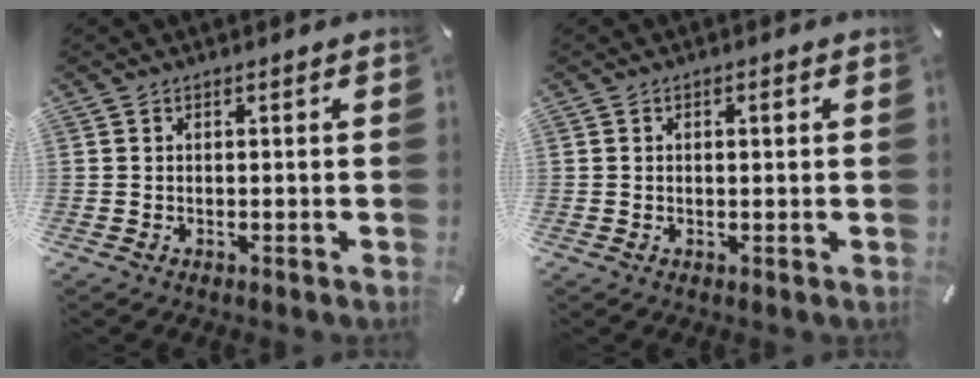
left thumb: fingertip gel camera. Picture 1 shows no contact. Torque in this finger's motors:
{"motor_torque": [-0.34, -0.46, -0.07, -0.03, 0.01]}